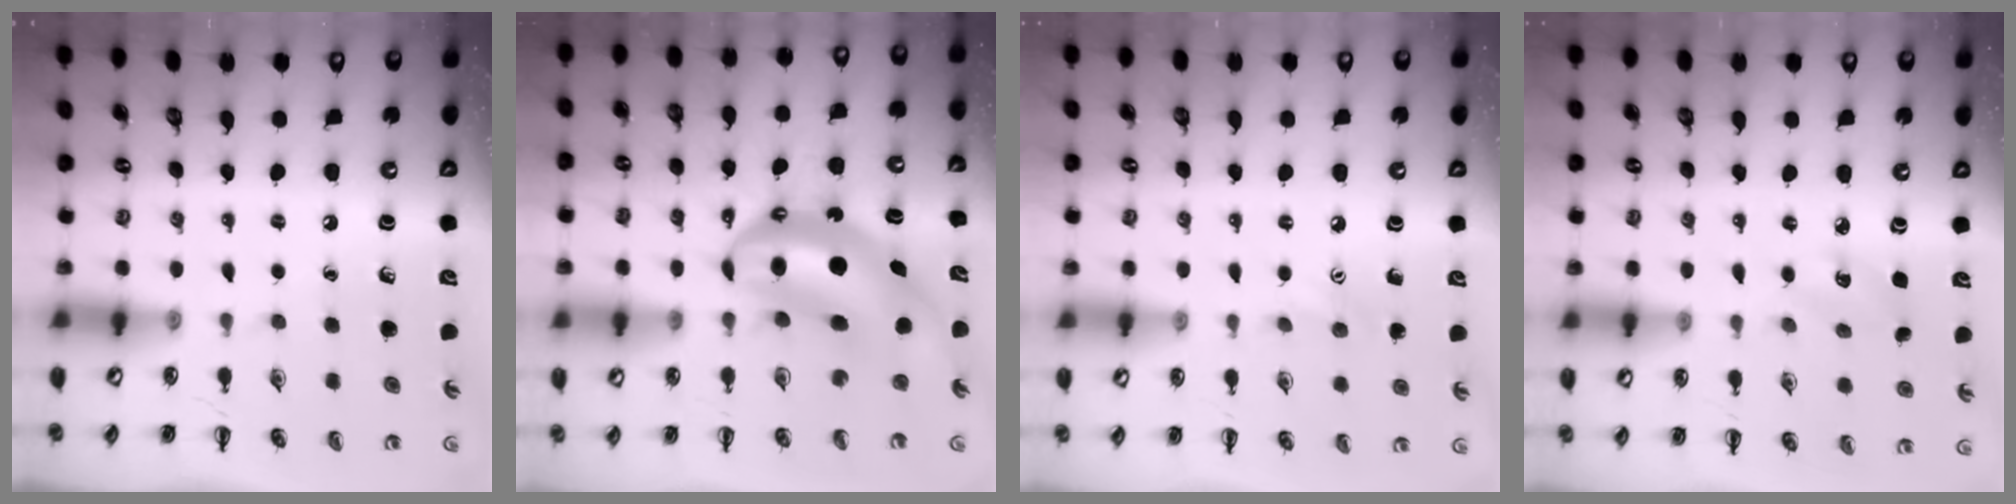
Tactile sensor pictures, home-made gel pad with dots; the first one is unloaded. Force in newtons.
{"total": 10.3, "press": 10.0, "slide": 2.4}
{"total": 5.3, "press": 5.1, "slide": 1.3}
{"total": 3.8, "press": 3.6, "slide": 0.9}